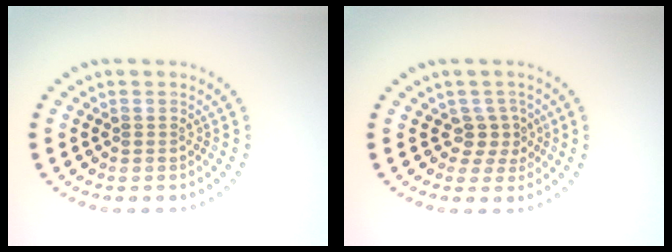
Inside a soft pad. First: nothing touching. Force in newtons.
{"total": 2.1, "press": 1.6, "slide": 1.4}